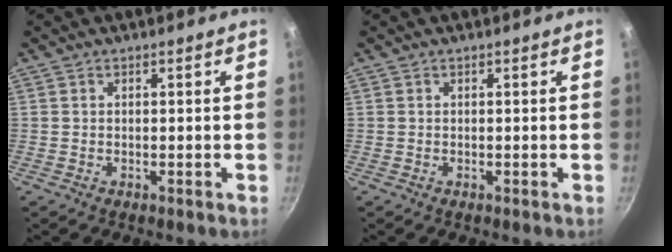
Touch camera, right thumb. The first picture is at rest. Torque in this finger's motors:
{"motor_torque": [0.00, 0.00, -0.01, -0.01, 0.03]}